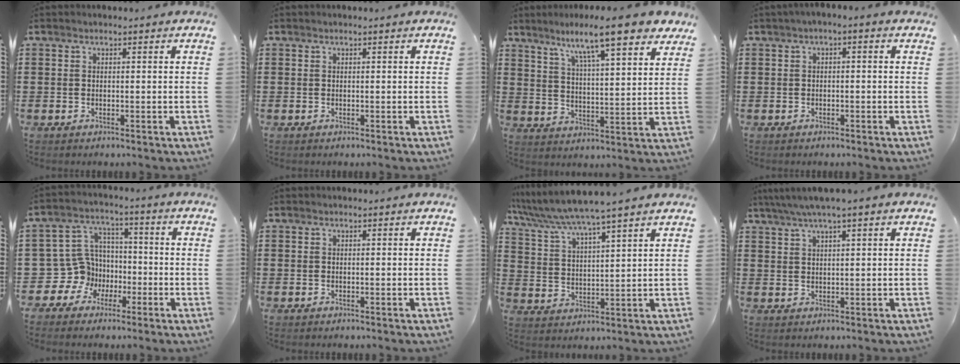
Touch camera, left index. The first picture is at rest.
{"total": 0.0}
{"total": 10.0, "force": [7.9, 0.7, 6.0], "torque": [-0.117, -0.036, 0.128]}
{"total": 1.3, "force": [-0.9, 0.3, 0.9], "torque": [-0.016, 0.000, -0.018]}
{"total": 9.2, "force": [-2.6, 8.5, 2.2], "torque": [-0.104, 0.006, -0.050]}
{"total": 0.0}
{"total": 6.0, "force": [5.3, -0.7, 2.6], "torque": [-0.073, -0.034, 0.088]}
{"total": 3.5, "force": [2.4, -0.1, 2.5], "torque": [-0.053, 0.001, 0.042]}